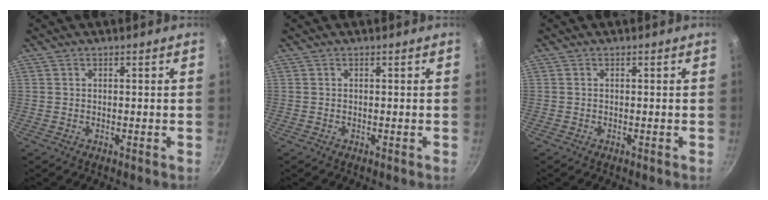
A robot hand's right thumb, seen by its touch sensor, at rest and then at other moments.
{"total": 0.0}
{"total": 0.0}